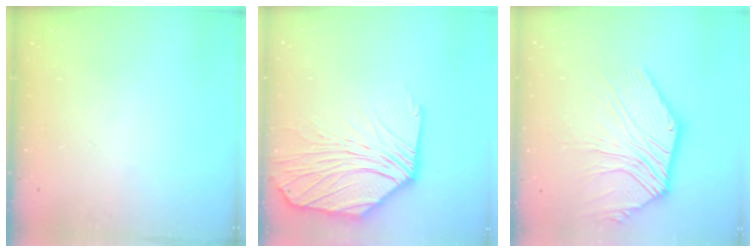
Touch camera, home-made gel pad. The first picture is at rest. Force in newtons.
{"total": 9.3, "press": 9.2, "slide": 1.7}
{"total": 8.9, "press": 8.8, "slide": 1.6}